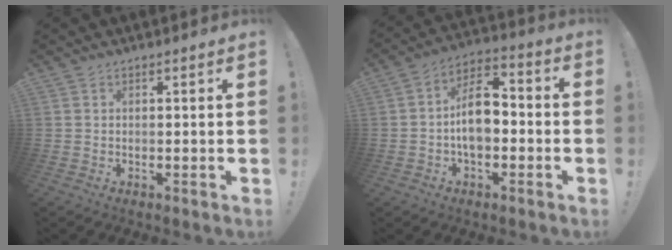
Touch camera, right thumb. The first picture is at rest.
{"total": 11.9, "force": [-1.9, 7.3, 9.1], "torque": [-0.148, 0.021, -0.036]}